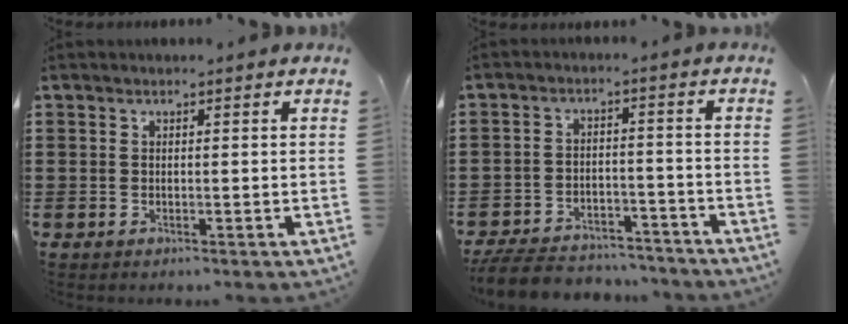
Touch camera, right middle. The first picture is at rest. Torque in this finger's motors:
{"motor_torque": [1.71, -0.42, 0.56, 0.14]}